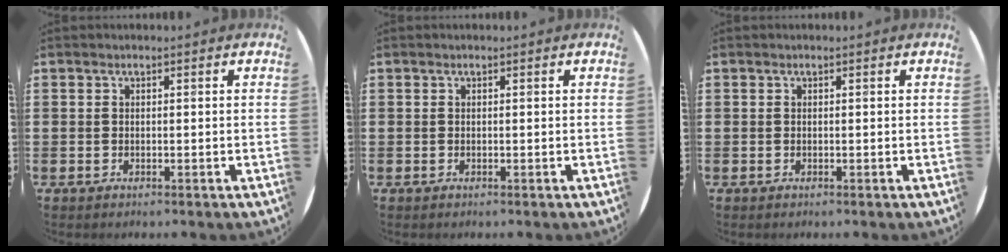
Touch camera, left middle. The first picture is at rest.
{"total": 0.0}
{"total": 0.0}